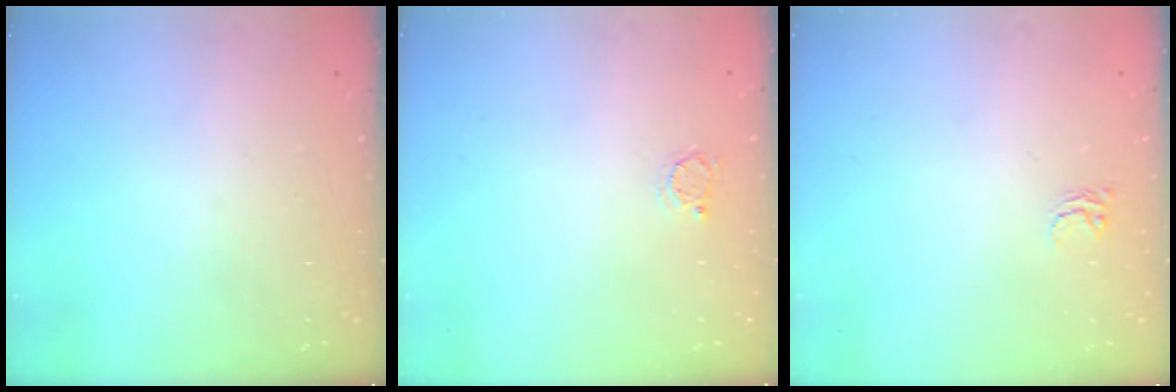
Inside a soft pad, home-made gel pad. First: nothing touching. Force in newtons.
{"total": 2.0, "press": 2.0, "slide": 0.4}
{"total": 4.1, "press": 4.1, "slide": 0.2}